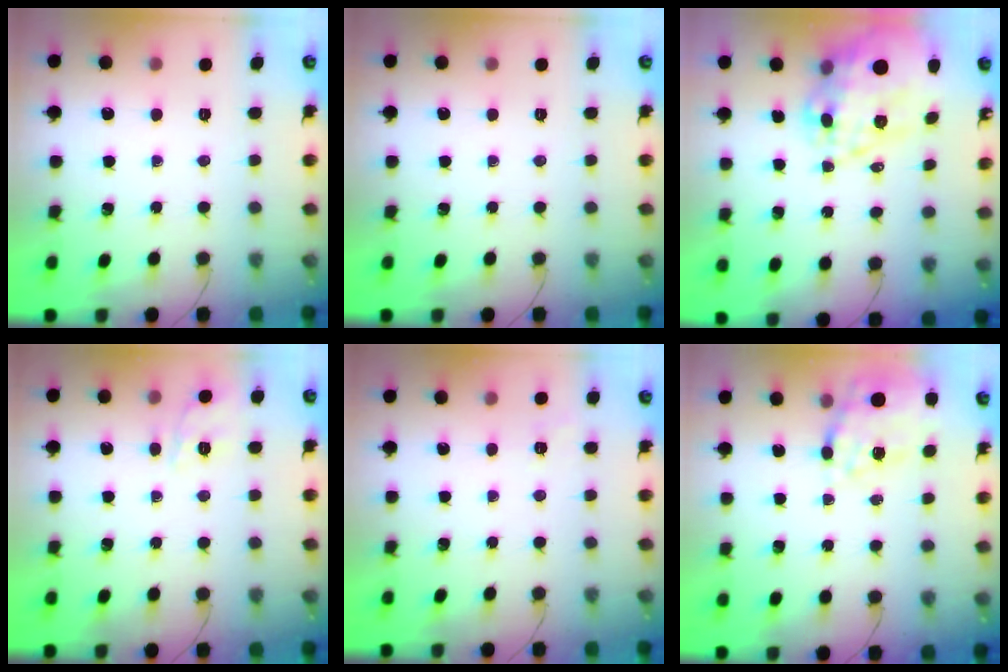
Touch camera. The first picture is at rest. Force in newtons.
{"total": 0.0}
{"total": 20.5, "press": 20.0, "slide": 4.7}
{"total": 3.6, "press": 3.5, "slide": 1.0}
{"total": 3.3, "press": 3.0, "slide": 1.5}
{"total": 16.3, "press": 16.1, "slide": 2.9}